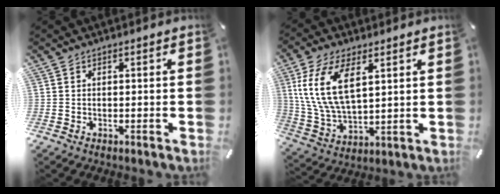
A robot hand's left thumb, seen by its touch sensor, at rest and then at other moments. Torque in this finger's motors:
{"motor_torque": [2.25, 2.27, 1.52, -1.25, 0.39]}